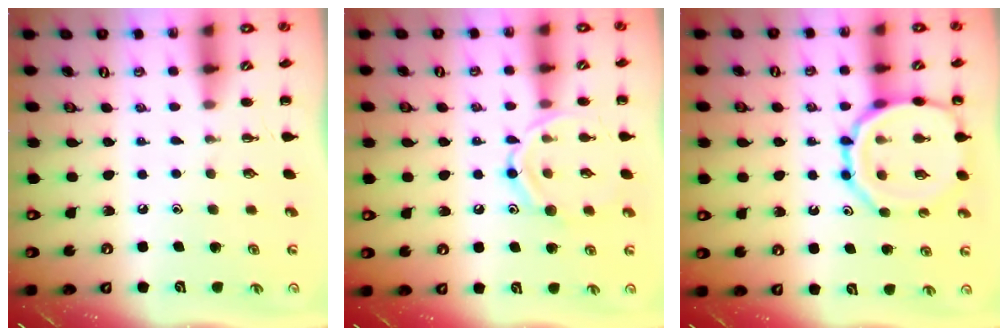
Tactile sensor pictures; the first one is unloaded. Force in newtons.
{"total": 12.5, "press": 12.5, "slide": 0.8}
{"total": 15.1, "press": 14.9, "slide": 1.9}